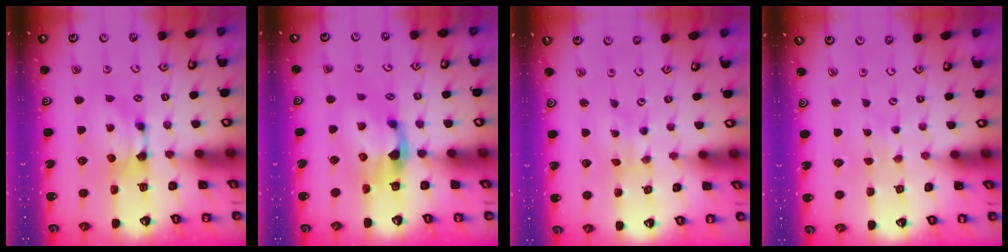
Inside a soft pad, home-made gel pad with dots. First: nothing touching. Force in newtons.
{"total": 2.2, "press": 1.8, "slide": 1.3}
{"total": 5.0, "press": 5.0, "slide": 0.8}
{"total": 4.9, "press": 4.9, "slide": 0.3}